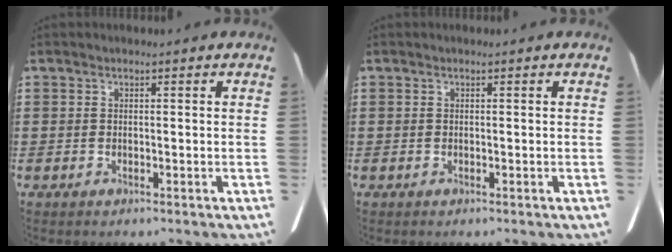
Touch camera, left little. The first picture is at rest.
{"total": 0.0}